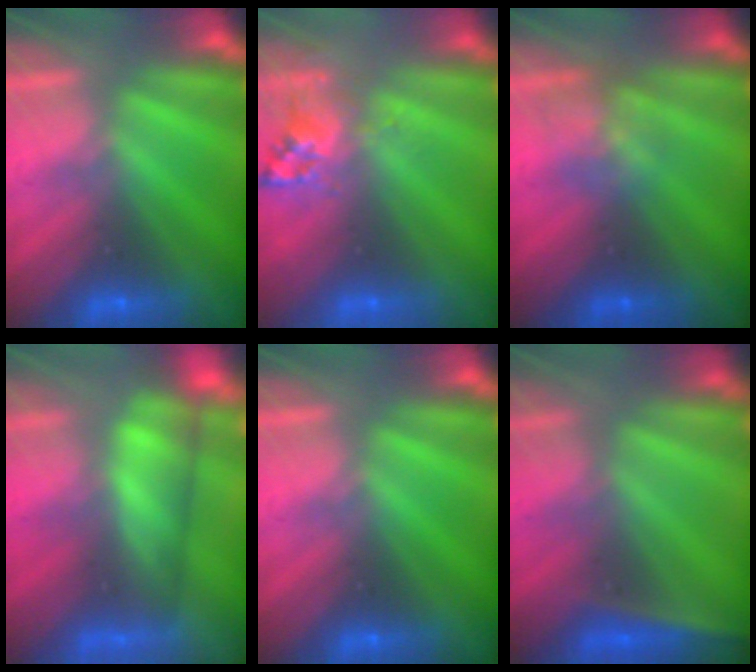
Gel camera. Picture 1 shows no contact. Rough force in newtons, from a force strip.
{"total": 2.5}
{"total": 2.8}
{"total": 4.3}
{"total": 0.0}
{"total": 2.7}